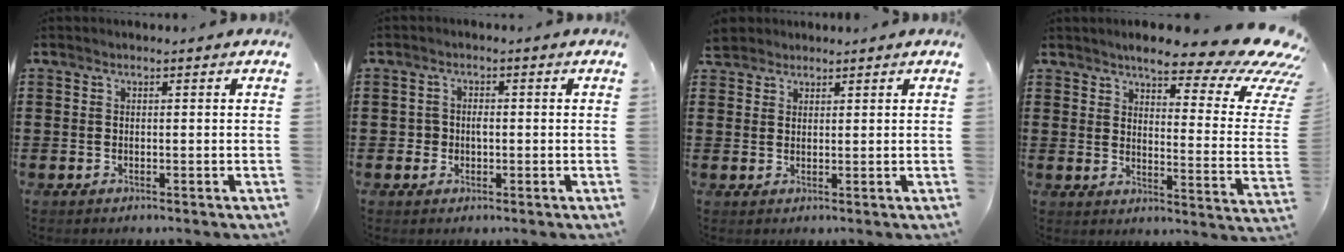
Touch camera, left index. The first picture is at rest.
{"total": 1.8, "force": [-0.4, 1.5, 1.0], "torque": [-0.024, 0.007, -0.010]}
{"total": 2.1, "force": [1.9, 1.0, 0.1], "torque": [-0.008, 0.007, 0.037]}
{"total": 10.0, "force": [7.6, 1.6, 6.4], "torque": [-0.111, -0.057, 0.124]}